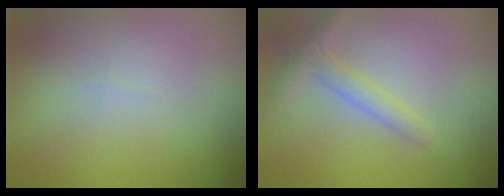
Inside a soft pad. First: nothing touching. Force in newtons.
{"total": 2.5, "press": 2.5, "slide": 0.1}